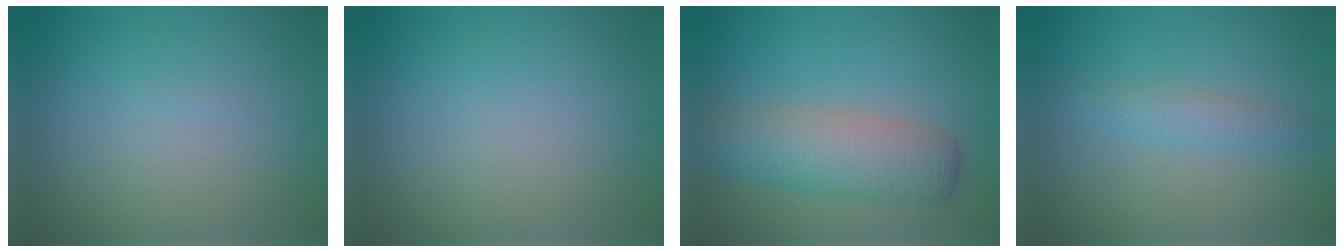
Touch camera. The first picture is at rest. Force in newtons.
{"total": 0.0}
{"total": 5.8, "press": 5.8, "slide": 0.2}
{"total": 1.9, "press": 1.9, "slide": 0.0}